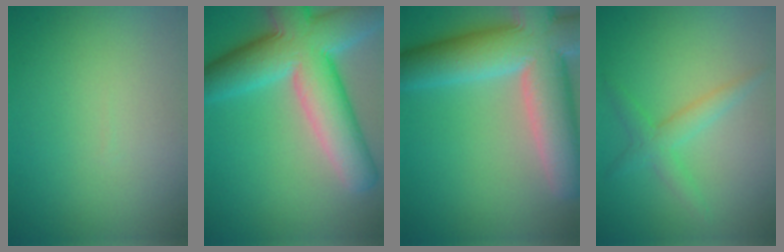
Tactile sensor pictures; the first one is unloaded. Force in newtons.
{"total": 11.1, "press": 11.0, "slide": 0.4}
{"total": 12.2, "press": 12.1, "slide": 1.1}
{"total": 2.2, "press": 2.2, "slide": 0.1}